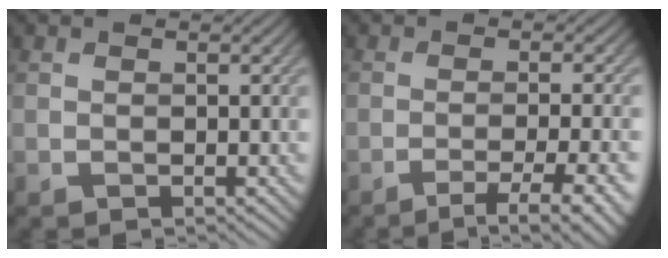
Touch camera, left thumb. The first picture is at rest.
{"total": 7.0, "force": [-3.9, 1.2, 5.7], "torque": [-0.087, 0.005, -0.053]}